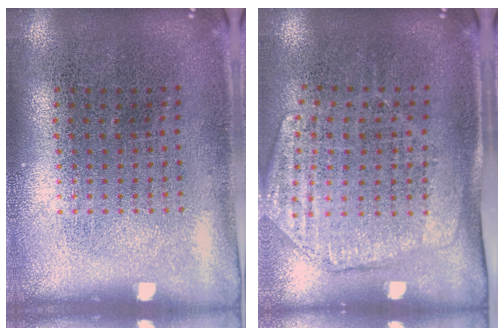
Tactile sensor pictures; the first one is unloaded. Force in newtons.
{"total": 1.7, "press": 1.4, "slide": 0.9}